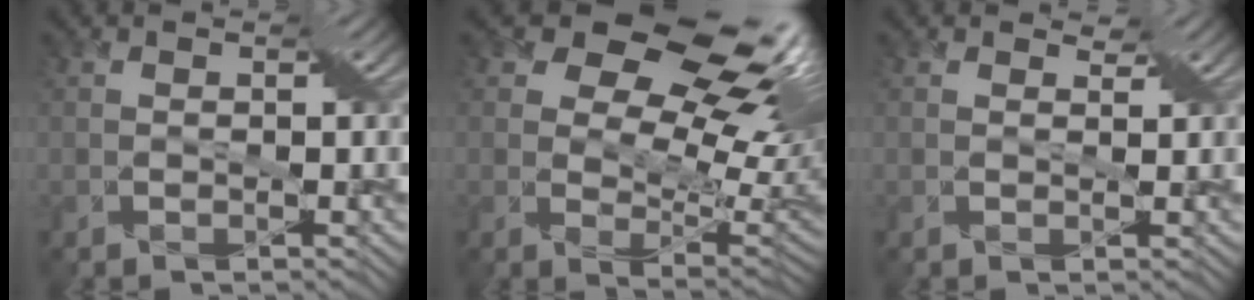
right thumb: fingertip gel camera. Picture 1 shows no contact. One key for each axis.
{"total": 16.6, "fx": 9.1, "fy": 9.2, "fz": 10.4, "tx": -0.177, "ty": 0.033, "tz": 0.150}
{"total": 1.3, "fx": 1.1, "fy": 0.5, "fz": 0.3, "tx": -0.016, "ty": 0.007, "tz": 0.006}